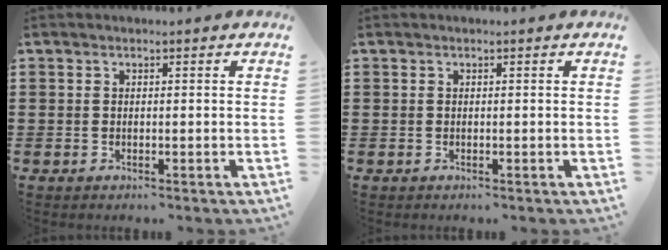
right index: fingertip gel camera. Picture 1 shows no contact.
{"total": 0.0}